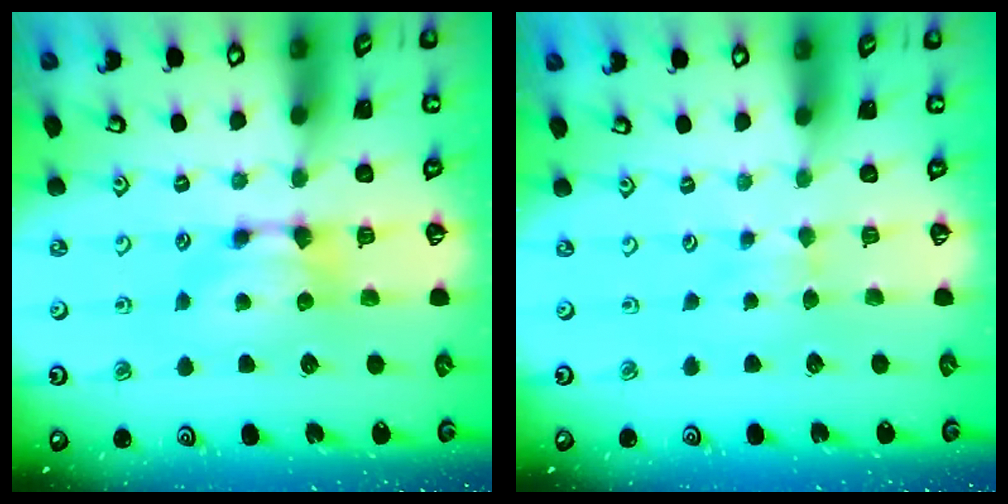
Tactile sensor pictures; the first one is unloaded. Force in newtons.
{"total": 2.4, "press": 2.3, "slide": 0.5}